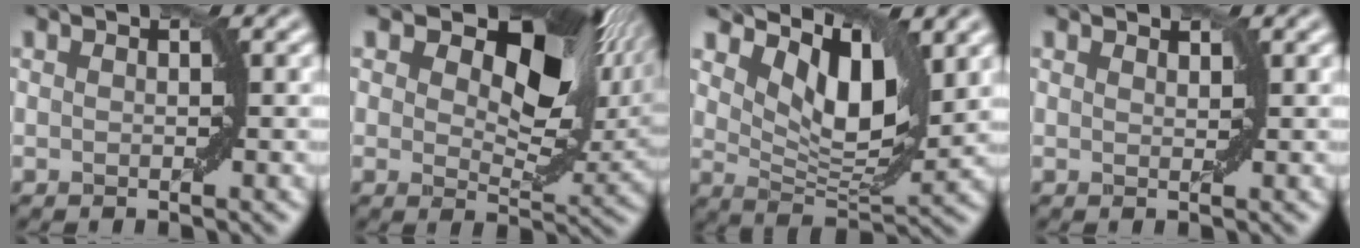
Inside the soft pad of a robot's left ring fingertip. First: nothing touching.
{"total": 13.1, "force": [5.8, 7.0, 9.5], "torque": [-0.126, 0.006, 0.089]}
{"total": 7.8, "force": [3.9, 3.6, 5.7], "torque": [-0.095, -0.005, 0.067]}
{"total": 0.7, "force": [0.7, 0.1, 0.0], "torque": [0.002, -0.002, 0.014]}